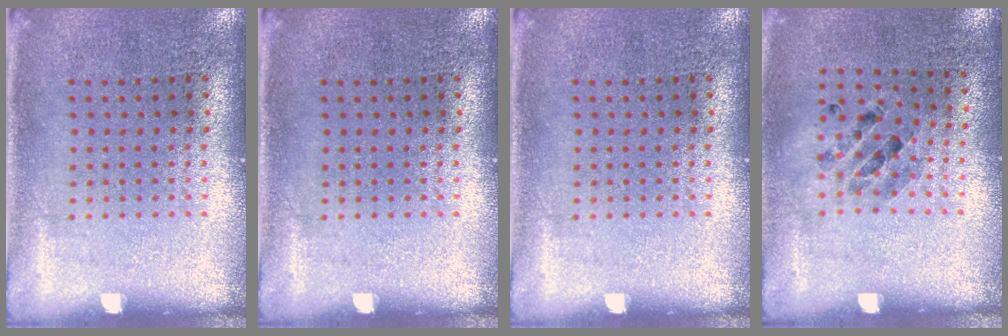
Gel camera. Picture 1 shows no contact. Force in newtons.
{"total": 0.0}
{"total": 0.0}
{"total": 0.8, "press": 0.8, "slide": 0.1}